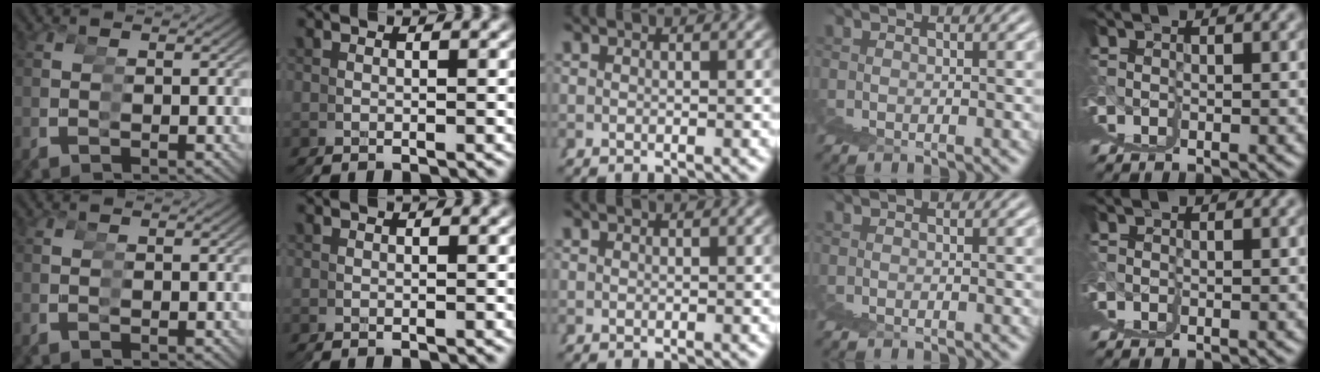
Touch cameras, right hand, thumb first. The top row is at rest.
{}